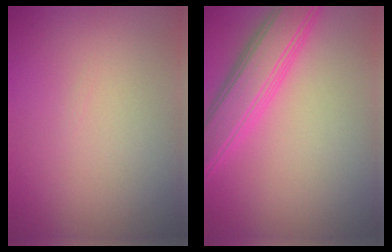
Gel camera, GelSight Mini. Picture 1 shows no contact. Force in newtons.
{"total": 5.3, "press": 5.3, "slide": 0.3}